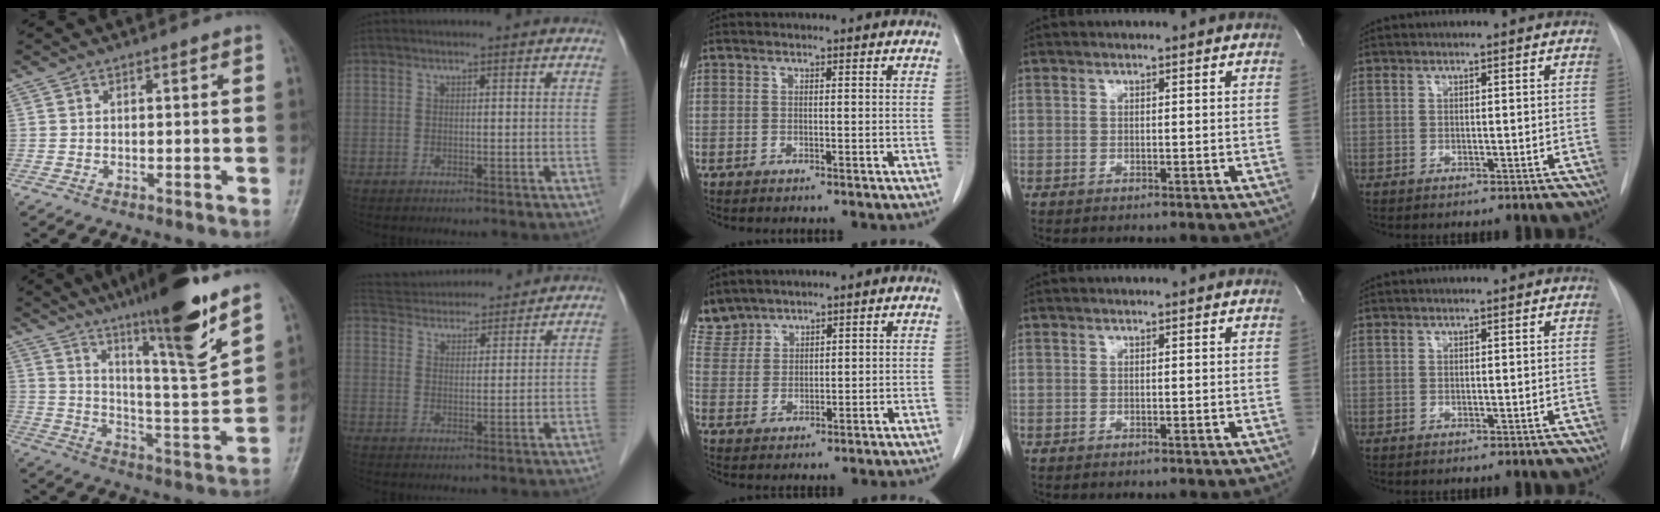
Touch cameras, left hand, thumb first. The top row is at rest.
{"thumb": {"total": 19.0, "force": [13.3, 0.9, 13.6], "torque": [-0.192, -0.074, 0.218]}, "index": {"total": 14.0, "force": [13.2, 3.0, 3.7], "torque": [-0.068, 0.038, 0.205]}, "middle": {"total": 4.5, "force": [4.3, 1.3, -0.5], "torque": [0.005, 0.006, 0.099]}}